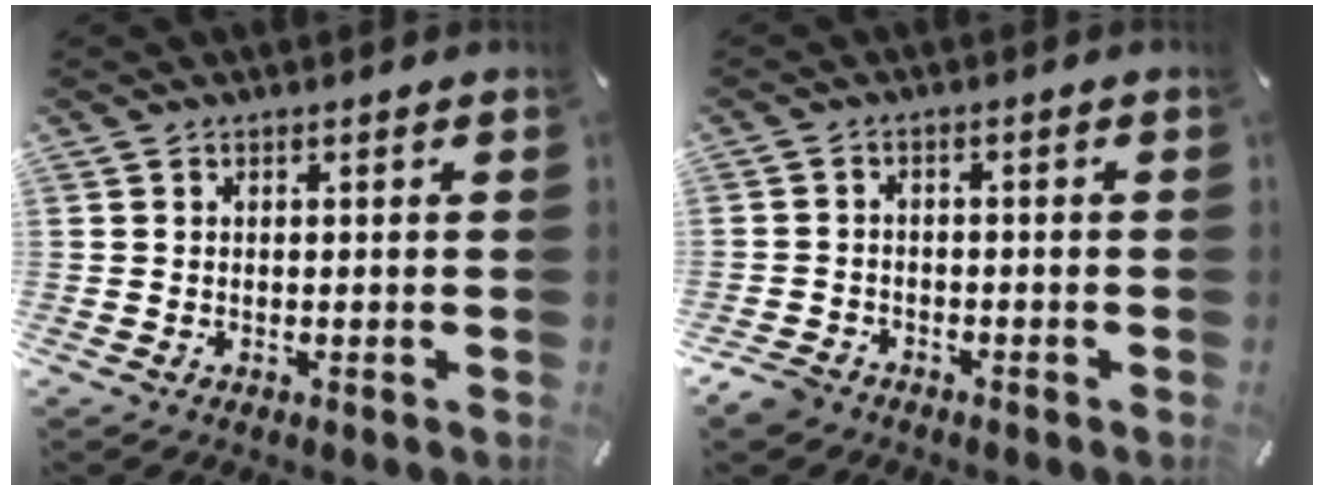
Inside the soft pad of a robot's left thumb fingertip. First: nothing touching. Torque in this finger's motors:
{"motor_torque": [-0.08, 0.19, 0.06, 0.03, -0.03]}